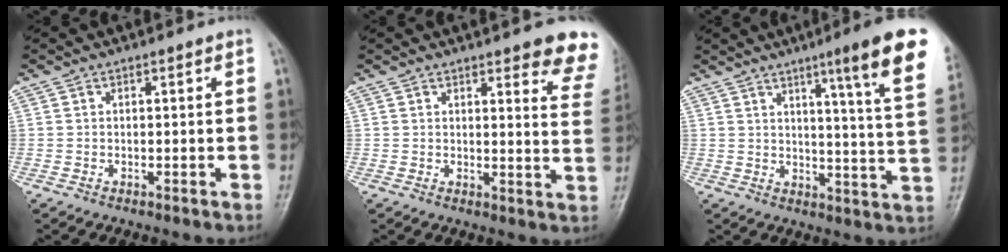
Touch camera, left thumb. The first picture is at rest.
{"total": 10.9, "force": [8.6, 2.7, 6.2], "torque": [-0.036, -0.043, 0.077]}
{"total": 15.5, "force": [8.5, 0.7, 12.9], "torque": [-0.163, -0.044, 0.105]}